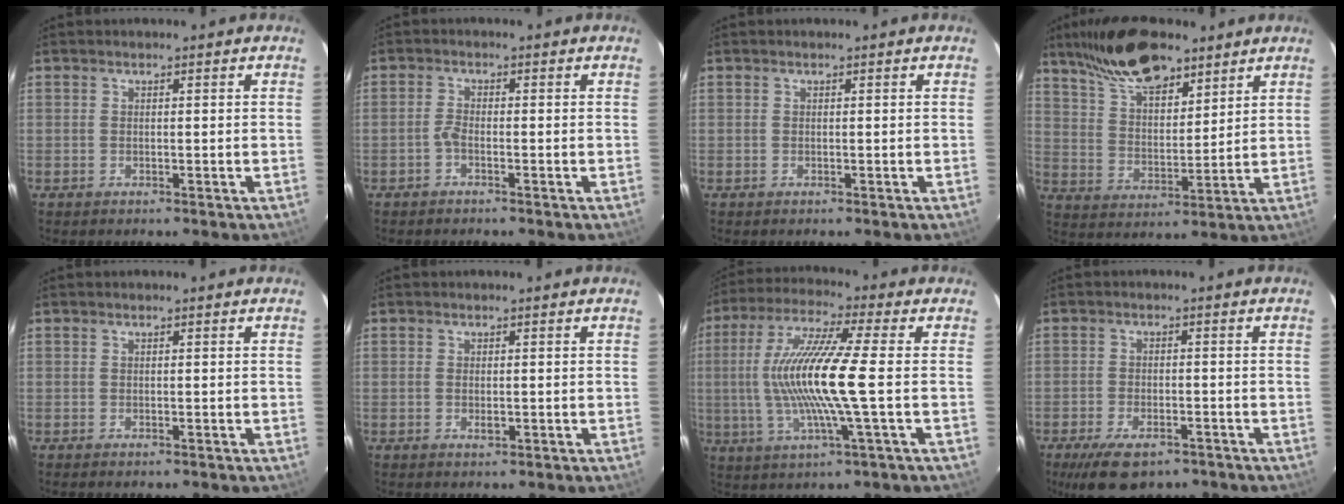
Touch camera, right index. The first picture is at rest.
{"total": 1.5, "force": [-1.0, 0.5, 1.1], "torque": [-0.028, 0.005, -0.023]}
{"total": 0.0}
{"total": 15.1, "force": [11.0, 5.7, 8.8], "torque": [-0.159, 0.027, 0.201]}
{"total": 0.0}
{"total": 1.4, "force": [-0.3, 0.8, 1.1], "torque": [-0.021, -0.001, -0.004]}
{"total": 15.0, "force": [-0.8, 0.1, 15.0], "torque": [-0.290, -0.003, -0.015]}
{"total": 9.9, "force": [-6.8, 4.5, 5.7], "torque": [-0.126, -0.018, -0.108]}